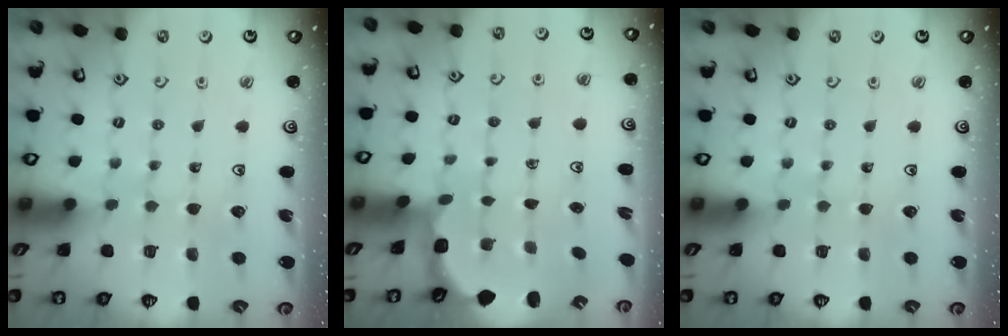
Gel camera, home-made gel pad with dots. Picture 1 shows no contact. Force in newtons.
{"total": 2.9, "press": 1.8, "slide": 2.3}
{"total": 0.0}